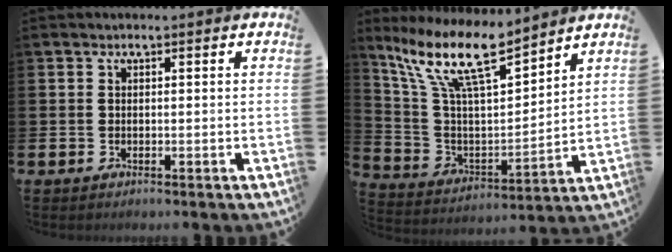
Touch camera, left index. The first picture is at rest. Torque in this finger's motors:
{"motor_torque": [0.55, -1.59, 1.05, 0.21]}